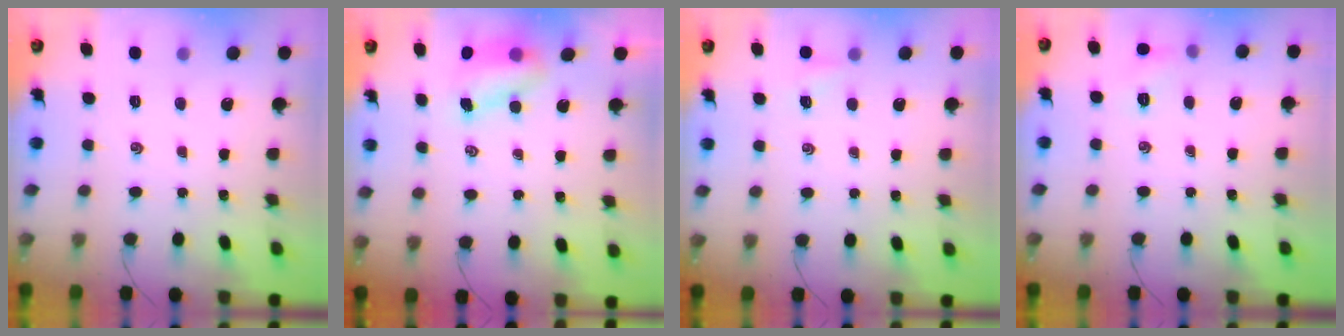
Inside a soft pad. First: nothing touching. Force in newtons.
{"total": 6.0, "press": 5.9, "slide": 0.7}
{"total": 1.7, "press": 1.7, "slide": 0.5}
{"total": 5.5, "press": 5.3, "slide": 1.6}